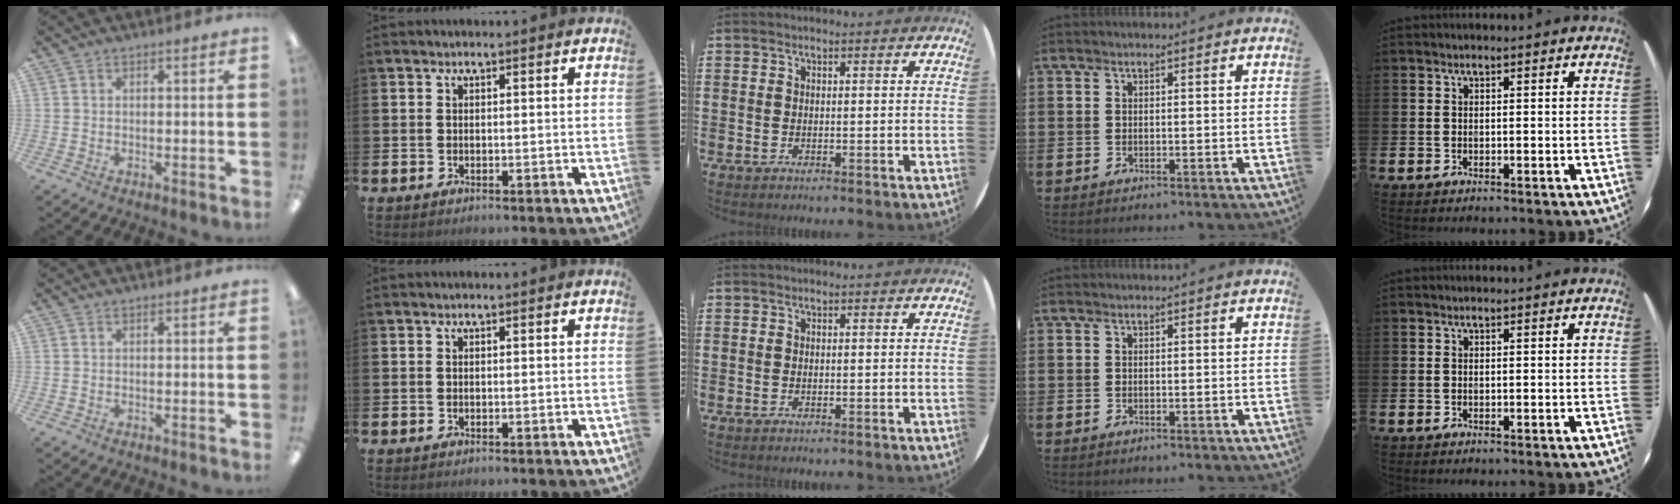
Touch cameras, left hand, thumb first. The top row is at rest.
{}